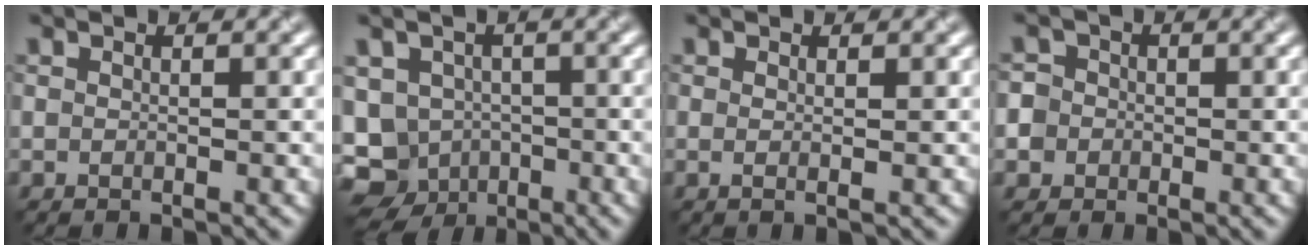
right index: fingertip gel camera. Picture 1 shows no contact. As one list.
[{"total": 8.1, "force": [-3.7, 6.6, 2.6], "torque": [-0.035, -0.007, -0.058]}, {"total": 0.7, "force": [0.0, 0.2, 0.7], "torque": [-0.008, -0.001, -0.001]}, {"total": 3.6, "force": [-0.6, 3.5, 0.8], "torque": [-0.005, 0.036, -0.024]}]